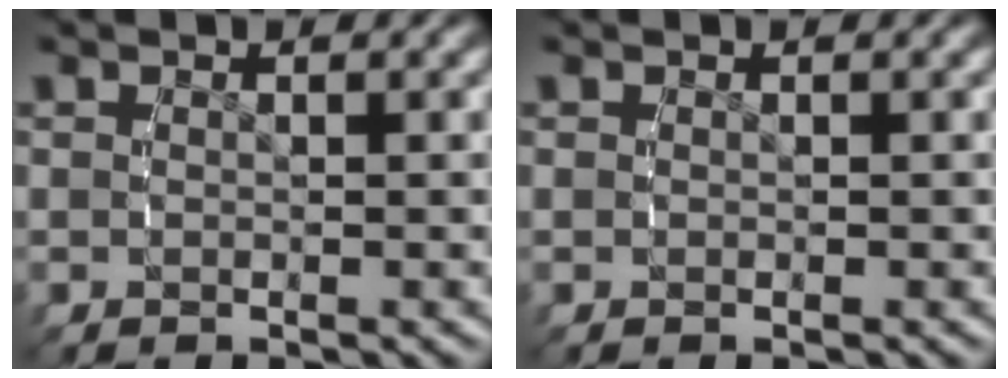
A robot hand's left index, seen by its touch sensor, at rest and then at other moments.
{"total": 0.0}